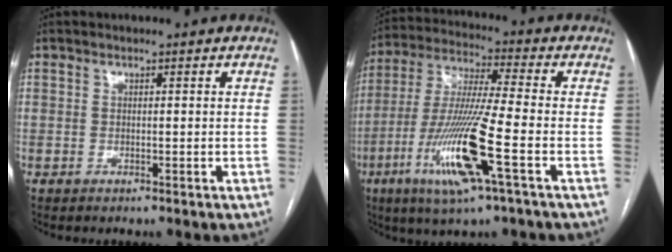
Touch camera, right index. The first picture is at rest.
{"total": 15.9, "force": [-6.1, 0.2, 14.7], "torque": [-0.306, -0.020, -0.115]}